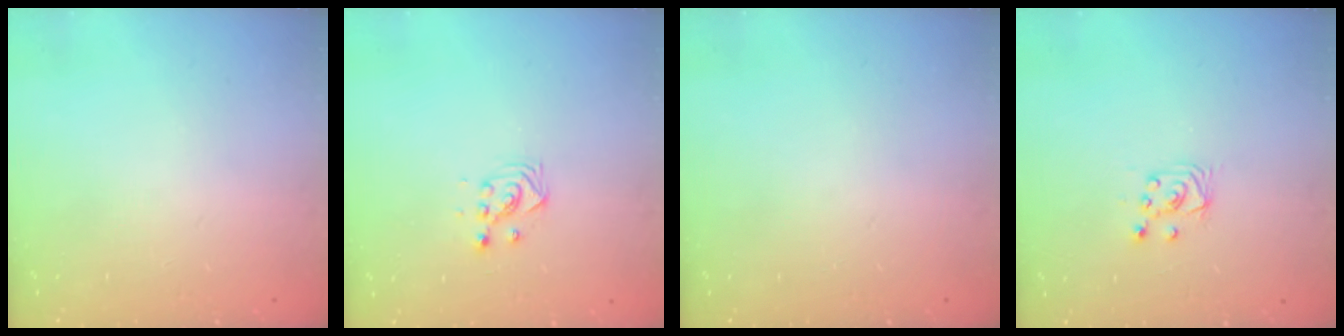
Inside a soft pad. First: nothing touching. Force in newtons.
{"total": 2.9, "press": 2.9, "slide": 0.4}
{"total": 0.0}
{"total": 4.0, "press": 4.0, "slide": 0.4}